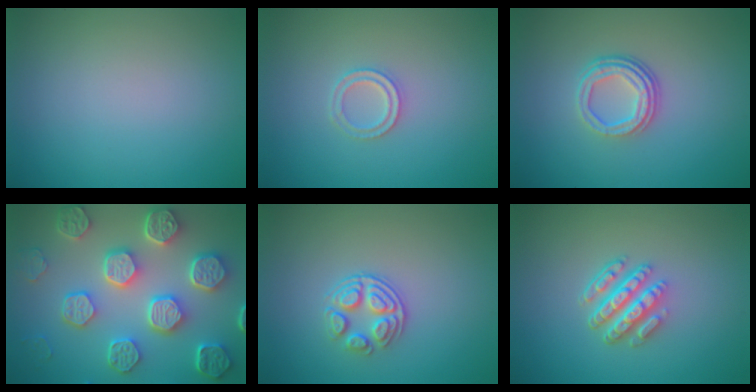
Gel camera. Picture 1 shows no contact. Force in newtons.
{"total": 1.7, "press": 1.6, "slide": 0.4}
{"total": 3.7, "press": 2.6, "slide": 2.5}
{"total": 8.5, "press": 6.5, "slide": 5.5}
{"total": 3.0, "press": 2.6, "slide": 1.5}
{"total": 4.8, "press": 3.5, "slide": 3.3}